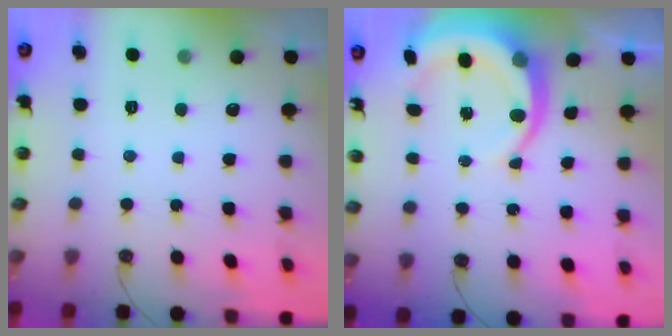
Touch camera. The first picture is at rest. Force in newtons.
{"total": 9.1, "press": 9.1, "slide": 0.9}